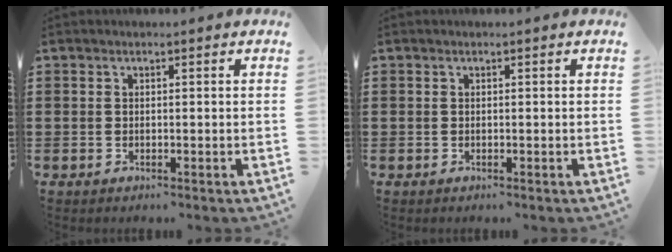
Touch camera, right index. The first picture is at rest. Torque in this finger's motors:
{"motor_torque": [-0.51, 1.00, 0.00, -0.01]}